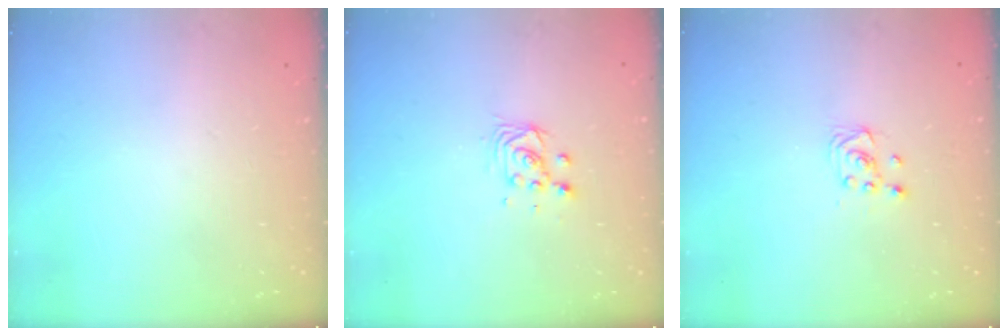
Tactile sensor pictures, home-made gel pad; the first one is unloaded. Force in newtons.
{"total": 3.6, "press": 3.6, "slide": 0.1}
{"total": 2.6, "press": 2.4, "slide": 1.0}